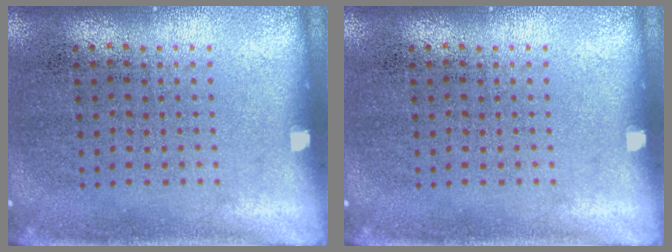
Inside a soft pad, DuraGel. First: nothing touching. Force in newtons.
{"total": 0.0}